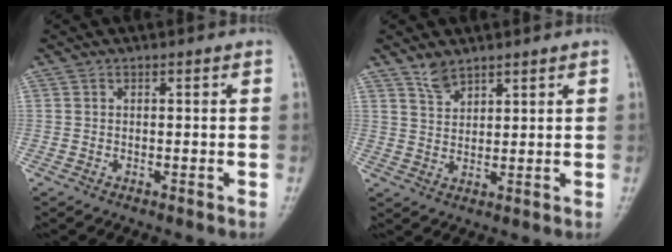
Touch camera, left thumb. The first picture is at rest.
{"total": 3.7, "force": [3.0, 1.5, 1.4], "torque": [-0.016, -0.019, 0.061]}